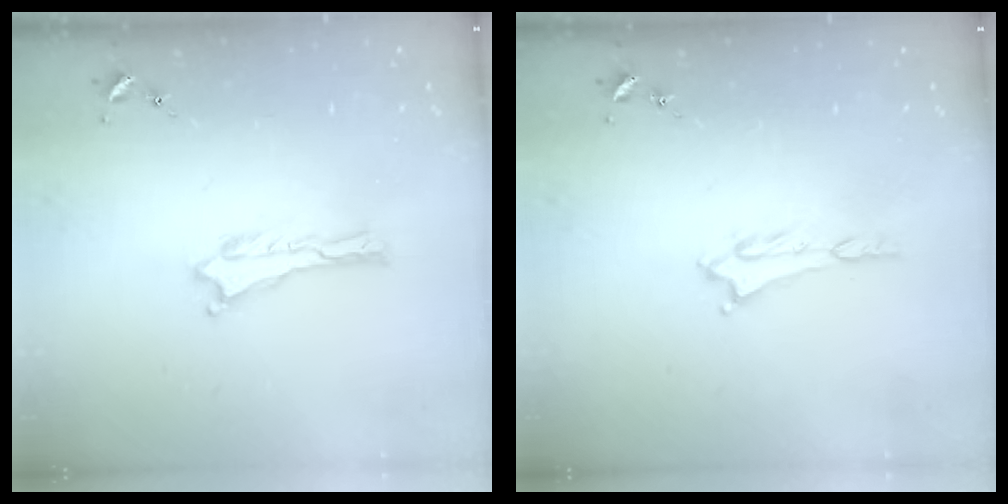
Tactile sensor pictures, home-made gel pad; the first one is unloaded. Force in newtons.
{"total": 1.2, "press": 1.2, "slide": 0.2}